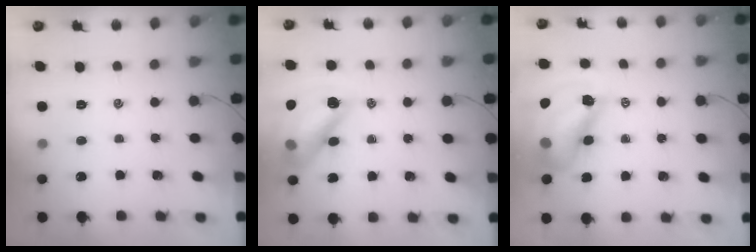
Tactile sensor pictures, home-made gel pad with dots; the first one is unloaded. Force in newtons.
{"total": 15.5, "press": 15.0, "slide": 3.7}
{"total": 16.1, "press": 15.4, "slide": 4.7}